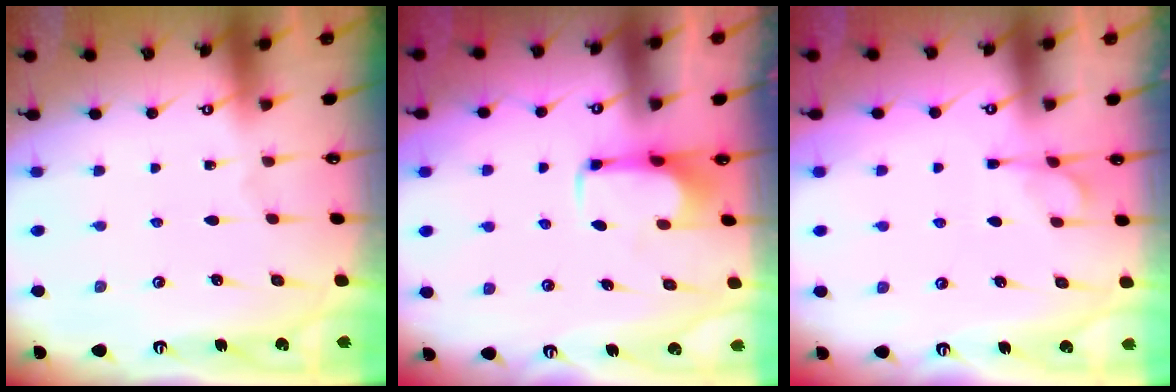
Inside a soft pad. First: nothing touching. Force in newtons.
{"total": 2.0, "press": 2.0, "slide": 0.3}
{"total": 5.2, "press": 5.0, "slide": 1.5}